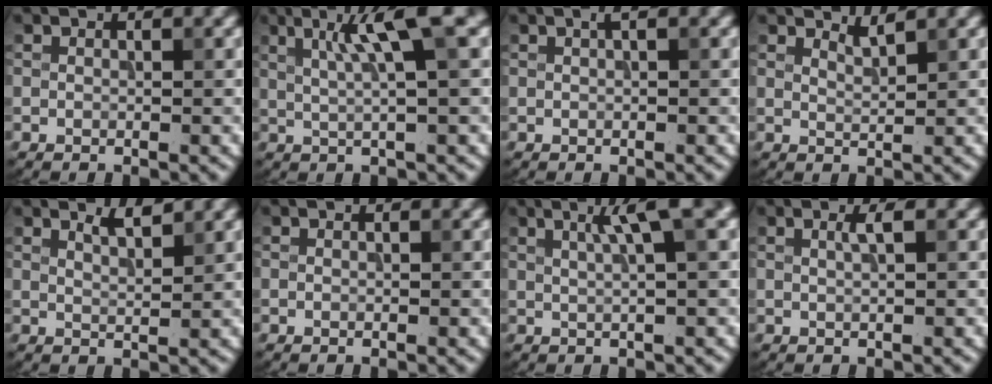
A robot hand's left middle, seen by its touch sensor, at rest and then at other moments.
{"total": 5.4, "force": [2.1, 0.6, 4.9], "torque": [-0.079, 0.006, 0.035]}
{"total": 0.6, "force": [0.3, 0.1, 0.5], "torque": [-0.011, 0.005, 0.004]}
{"total": 1.3, "force": [1.3, 0.1, 0.4], "torque": [-0.005, -0.001, 0.022]}
{"total": 1.9, "force": [1.5, 0.4, 1.0], "torque": [-0.013, 0.001, 0.025]}
{"total": 0.0}
{"total": 3.9, "force": [1.7, 0.5, 3.5], "torque": [-0.047, 0.009, 0.026]}
{"total": 1.3, "force": [0.4, 0.3, 1.1], "torque": [-0.019, 0.002, 0.006]}